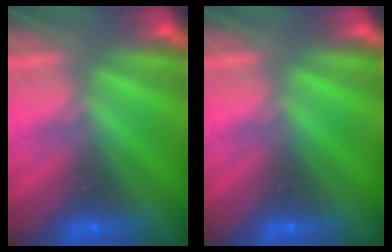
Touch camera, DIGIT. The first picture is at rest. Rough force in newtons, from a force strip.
{"total": 0.0}